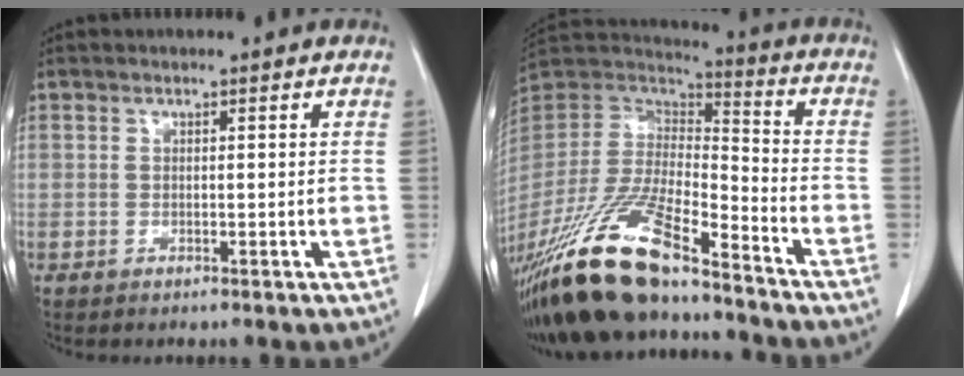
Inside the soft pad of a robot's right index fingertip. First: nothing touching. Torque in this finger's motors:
{"motor_torque": [1.09, -1.05, 0.43, 0.12]}